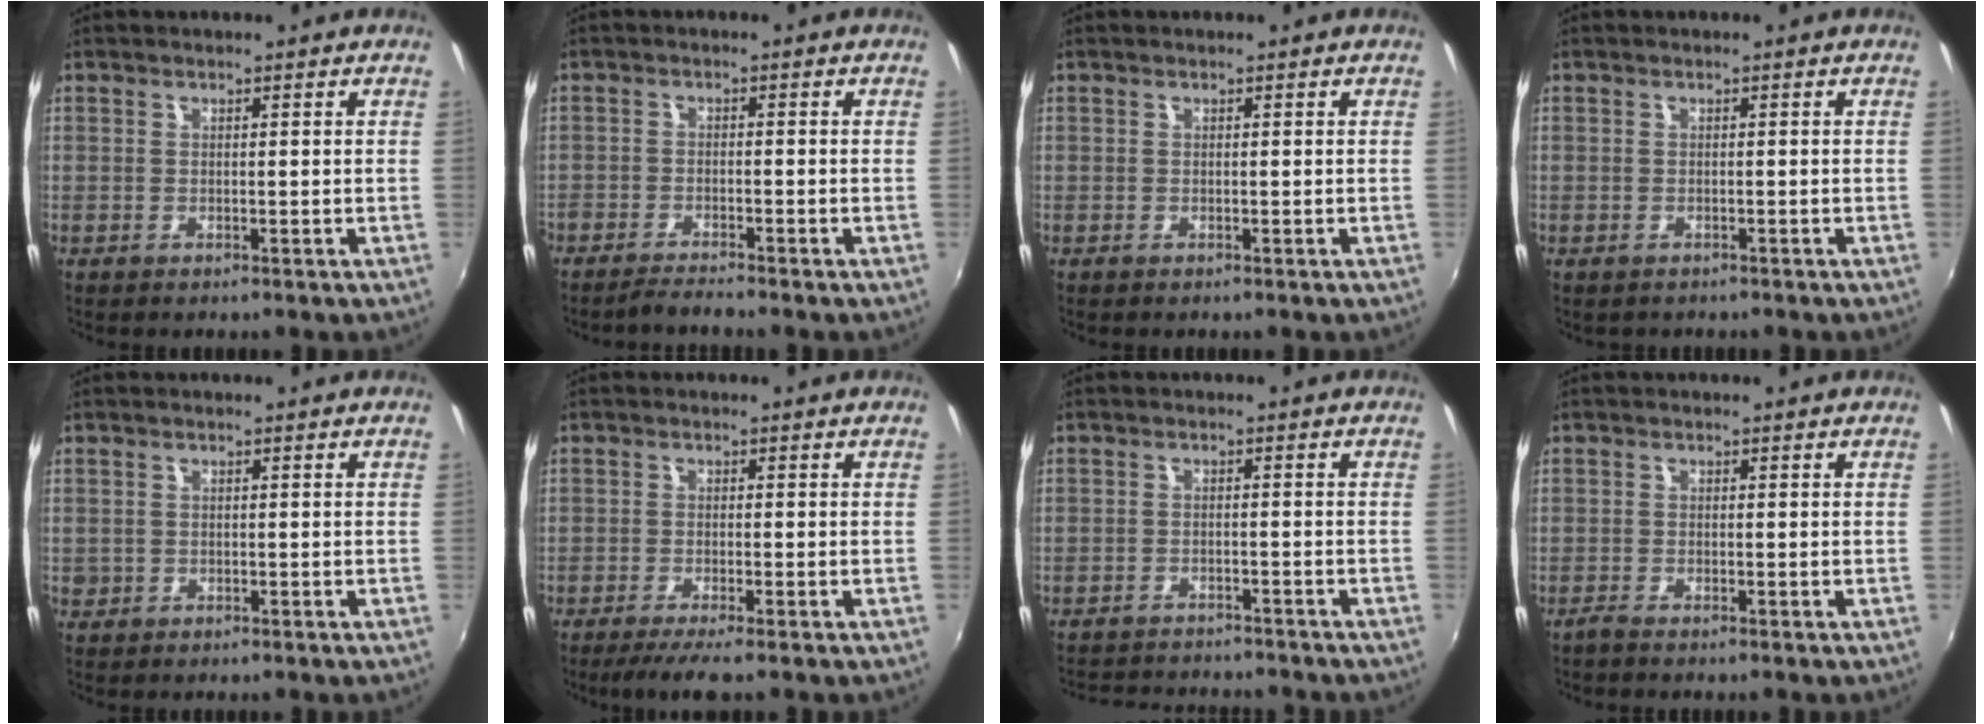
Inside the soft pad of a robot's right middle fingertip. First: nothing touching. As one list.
[{"total": 3.1, "force": [-3.0, -0.1, 0.8], "torque": [-0.033, -0.009, -0.060]}, {"total": 0.0}, {"total": 1.0, "force": [-0.8, 0.6, 0.1], "torque": [-0.008, -0.003, -0.010]}, {"total": 1.5, "force": [-0.4, 1.4, 0.2], "torque": [-0.007, -0.004, -0.005]}, {"total": 4.1, "force": [-3.2, -0.1, 2.6], "torque": [-0.059, -0.016, -0.057]}, {"total": 9.8, "force": [-9.1, 2.1, 2.9], "torque": [-0.074, -0.010, -0.133]}, {"total": 1.0, "force": [-1.0, 0.0, 0.4], "torque": [-0.012, -0.003, -0.022]}]